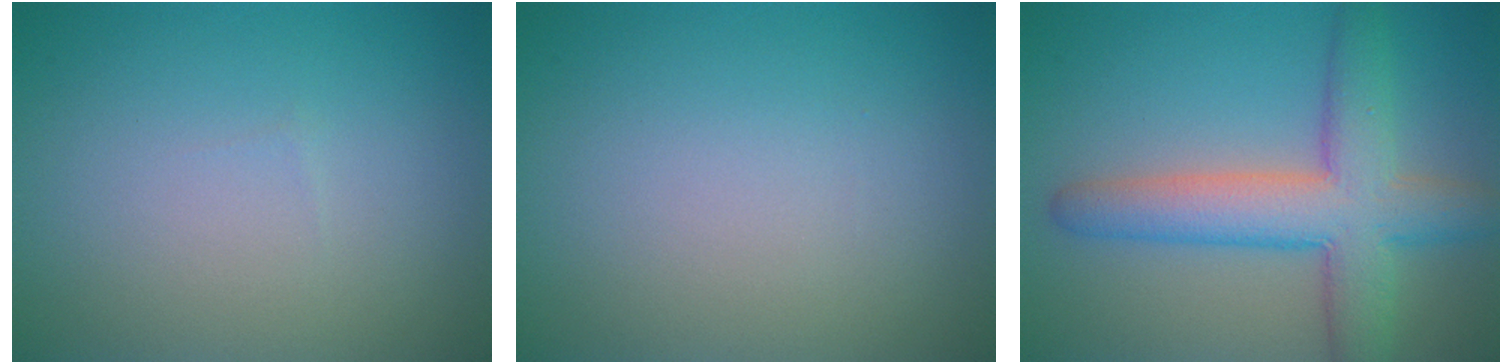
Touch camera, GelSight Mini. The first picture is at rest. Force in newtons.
{"total": 0.0}
{"total": 7.4, "press": 7.4, "slide": 0.2}